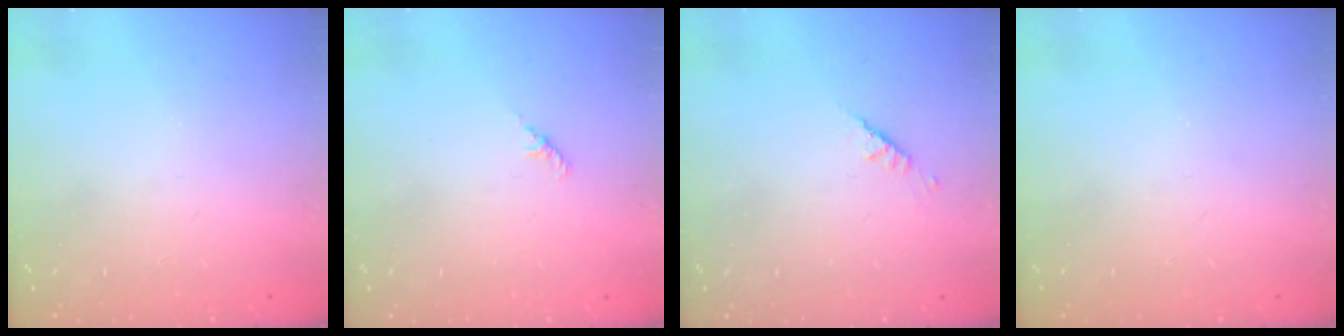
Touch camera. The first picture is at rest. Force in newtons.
{"total": 1.8, "press": 1.7, "slide": 0.6}
{"total": 2.5, "press": 2.4, "slide": 0.7}
{"total": 0.0}